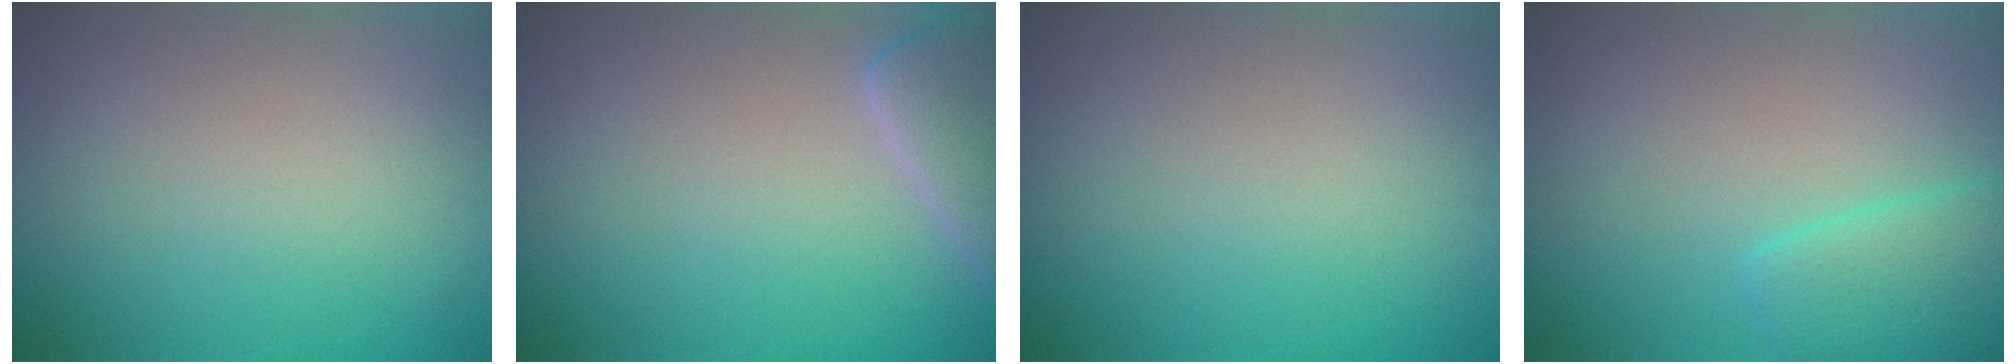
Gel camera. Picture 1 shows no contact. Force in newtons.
{"total": 4.1, "press": 4.1, "slide": 0.5}
{"total": 0.0}
{"total": 3.7, "press": 3.6, "slide": 0.2}